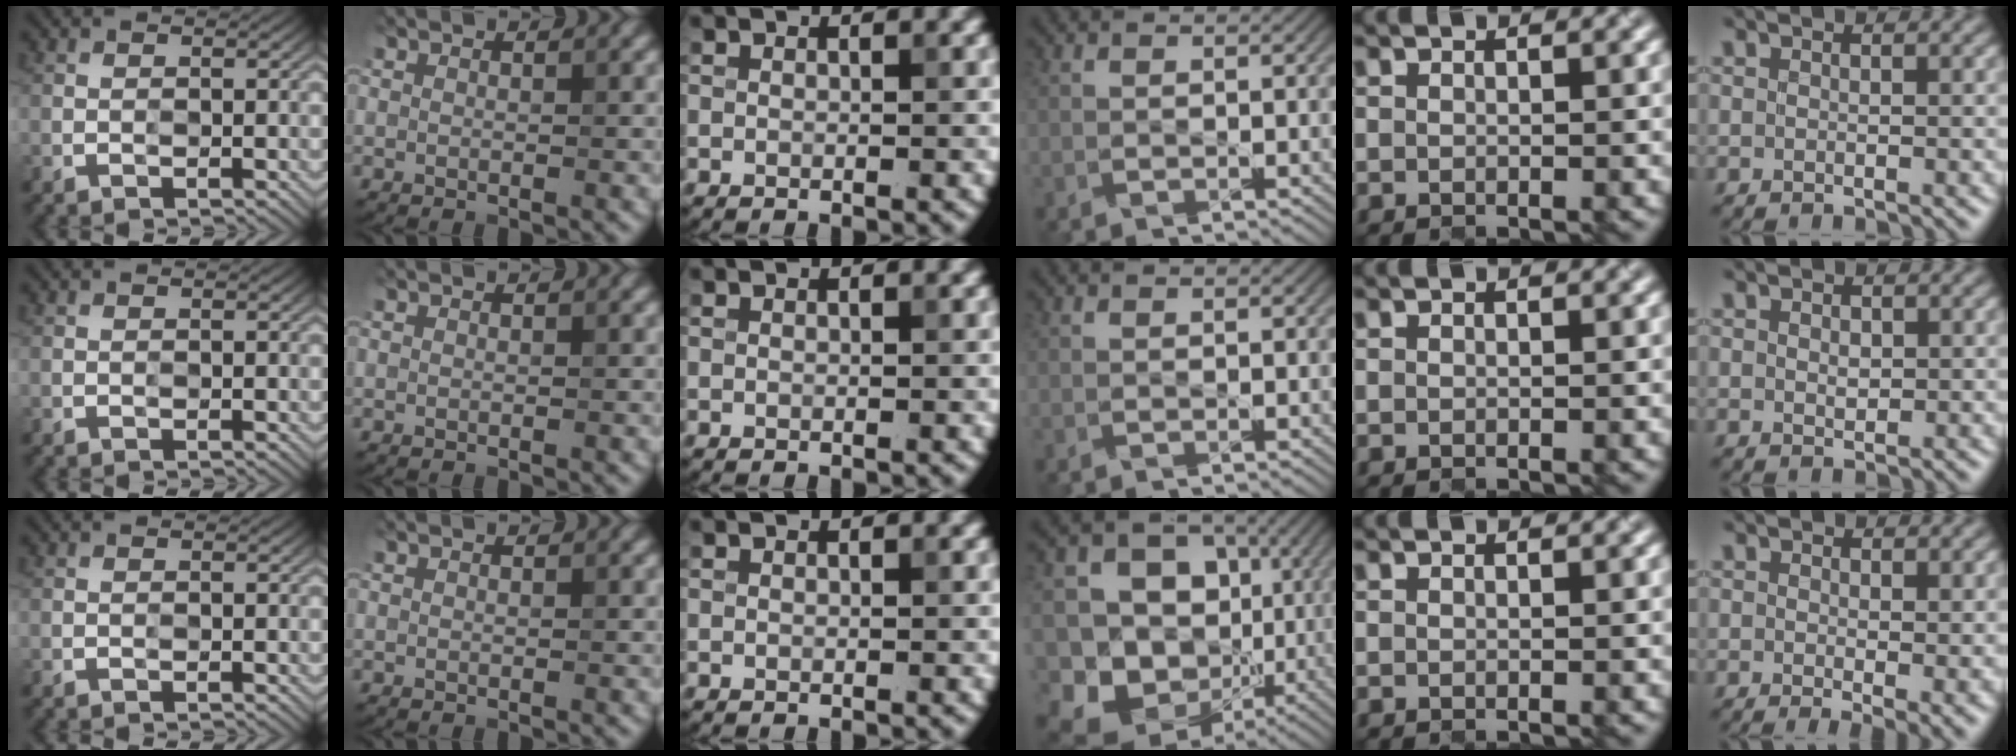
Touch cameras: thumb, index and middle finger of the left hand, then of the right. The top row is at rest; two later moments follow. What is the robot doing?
{"motion": "open", "object": "egg carton"}